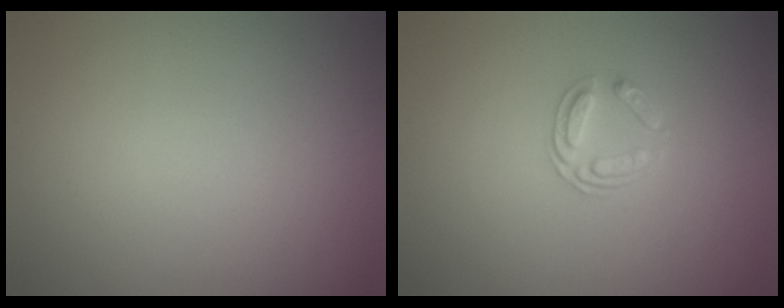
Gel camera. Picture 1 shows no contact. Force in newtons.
{"total": 1.7, "press": 1.3, "slide": 1.1}